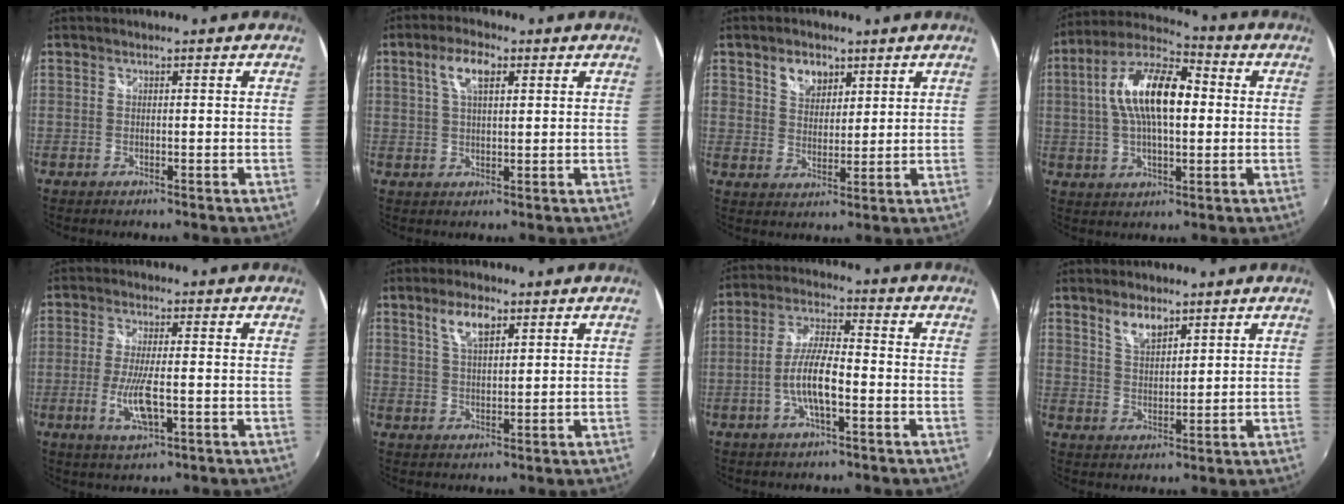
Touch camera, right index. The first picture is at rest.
{"total": 5.7, "force": [2.3, 2.4, 4.6], "torque": [-0.087, 0.013, 0.040]}
{"total": 5.9, "force": [3.3, 4.2, 2.6], "torque": [-0.039, 0.013, 0.060]}
{"total": 15.4, "force": [1.6, 6.9, 13.6], "torque": [-0.253, 0.022, 0.018]}
{"total": 7.4, "force": [-2.1, 1.9, 6.9], "torque": [-0.140, -0.011, -0.039]}
{"total": 5.4, "force": [2.9, 2.2, 3.9], "torque": [-0.072, 0.008, 0.055]}
{"total": 8.4, "force": [-2.8, 2.0, 7.6], "torque": [-0.156, 0.007, -0.051]}
{"total": 4.8, "force": [3.4, 2.1, 2.8], "torque": [-0.047, 0.003, 0.063]}